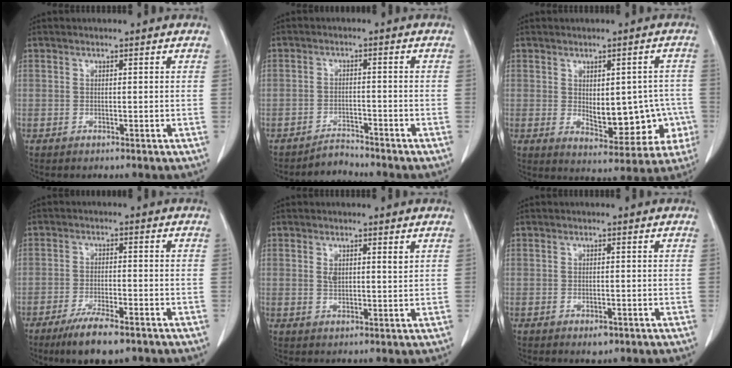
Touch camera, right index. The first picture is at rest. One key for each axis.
{"total": 2.7, "fx": -2.6, "fy": 0.4, "fz": -0.5, "tx": 0.012, "ty": -0.008, "tz": -0.043}
{"total": 11.0, "fx": -1.5, "fy": 5.7, "fz": 9.3, "tx": -0.113, "ty": 0.017, "tz": 0.002}
{"total": 7.8, "fx": -5.4, "fy": 1.5, "fz": 5.4, "tx": -0.092, "ty": -0.014, "tz": -0.086}
{"total": 2.7, "fx": 1.2, "fy": 1.0, "fz": 2.2, "tx": -0.041, "ty": 0.001, "tz": 0.025}
{"total": 1.5, "fx": -0.8, "fy": 0.8, "fz": 1.1, "tx": -0.015, "ty": 0.001, "tz": -0.002}